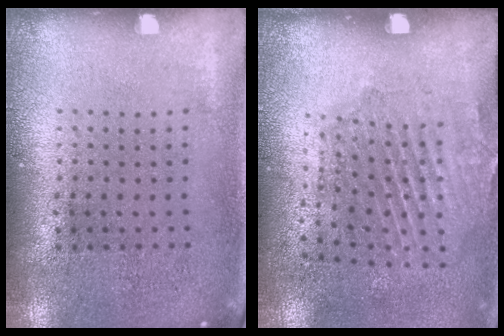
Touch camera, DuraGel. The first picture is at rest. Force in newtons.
{"total": 1.9, "press": 1.2, "slide": 1.5}